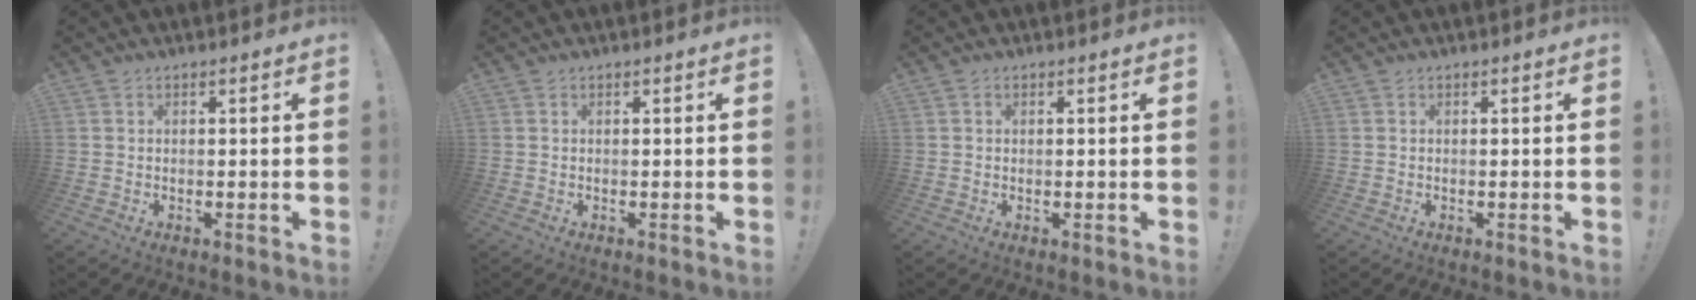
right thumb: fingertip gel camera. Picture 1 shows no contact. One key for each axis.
{"total": 0.0}
{"total": 0.6, "fx": 0.2, "fy": 0.5, "fz": 0.2, "tx": 0.005, "ty": -0.001, "tz": 0.003}
{"total": 0.0}